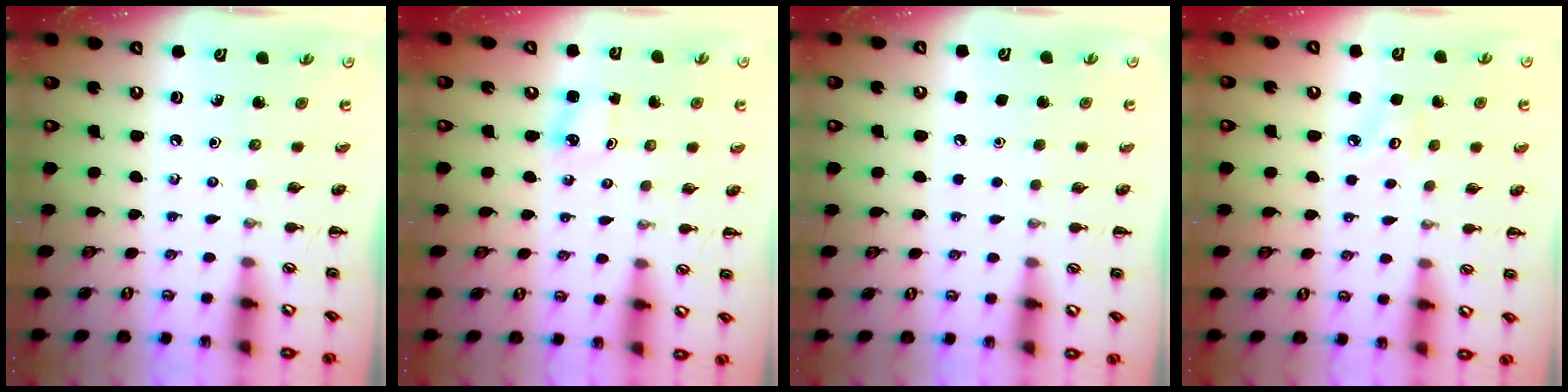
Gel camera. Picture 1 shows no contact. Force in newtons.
{"total": 1.4, "press": 1.4, "slide": 0.3}
{"total": 1.6, "press": 1.6, "slide": 0.1}
{"total": 2.9, "press": 2.8, "slide": 0.7}